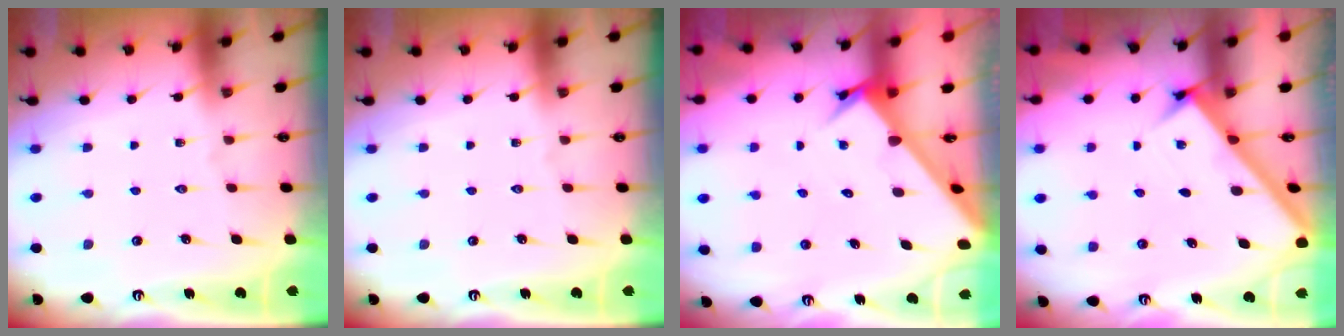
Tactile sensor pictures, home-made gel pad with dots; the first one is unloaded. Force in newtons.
{"total": 0.0}
{"total": 2.8, "press": 2.8, "slide": 0.3}
{"total": 2.6, "press": 2.6, "slide": 0.3}